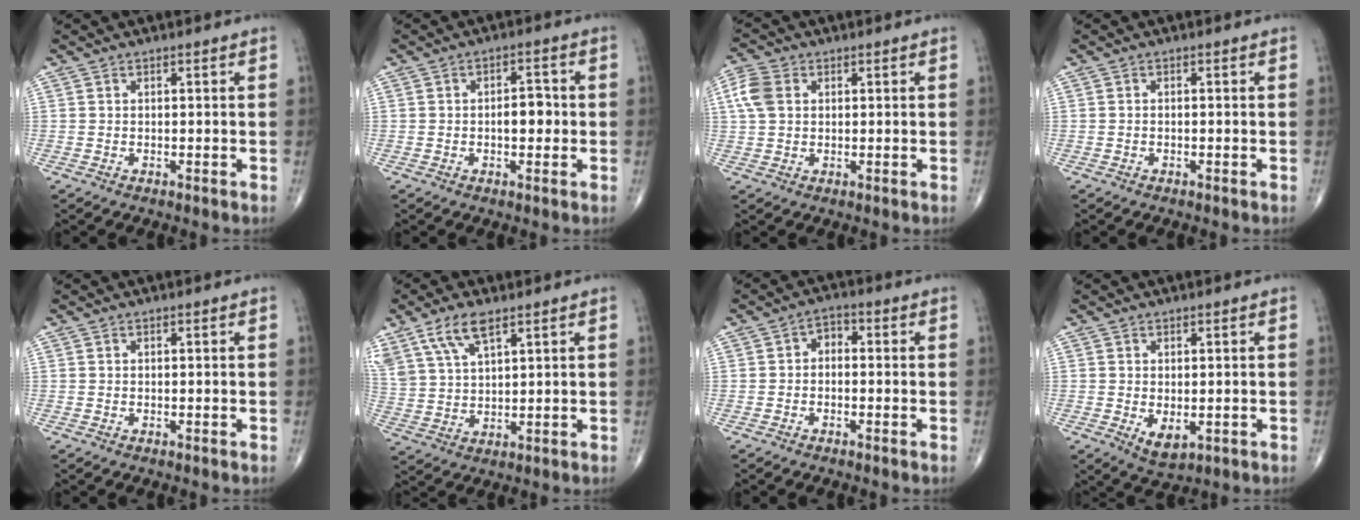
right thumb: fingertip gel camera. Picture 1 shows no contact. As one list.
[{"total": 4.3, "force": [-0.4, 2.4, 3.6], "torque": [-0.039, 0.010, -0.010]}, {"total": 5.6, "force": [1.3, 4.1, 3.6], "torque": [-0.083, 0.010, 0.022]}, {"total": 0.0}, {"total": 0.0}, {"total": 8.9, "force": [5.6, 3.5, 5.9], "torque": [-0.121, -0.013, 0.120]}, {"total": 2.9, "force": [-0.3, 2.1, 2.0], "torque": [-0.014, 0.016, -0.019]}, {"total": 3.9, "force": [-0.6, 2.2, 3.2], "torque": [-0.042, -0.008, 0.002]}]